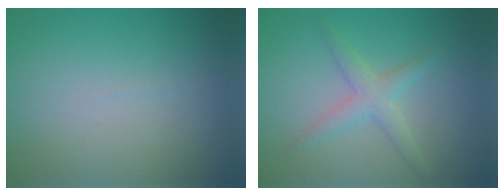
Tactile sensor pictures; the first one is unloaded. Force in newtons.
{"total": 2.5, "press": 2.5, "slide": 0.0}